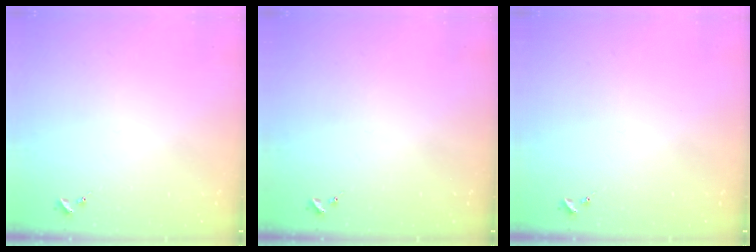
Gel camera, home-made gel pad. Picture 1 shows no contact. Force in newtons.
{"total": 0.0}
{"total": 0.0}